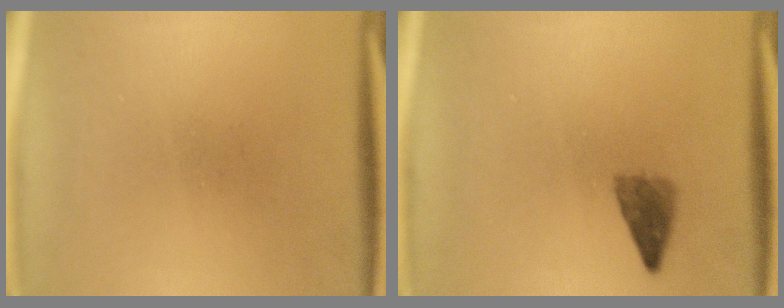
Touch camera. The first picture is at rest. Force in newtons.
{"total": 2.4}